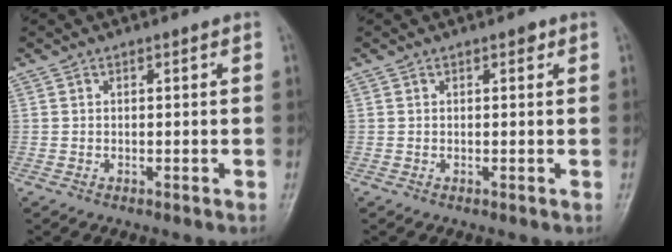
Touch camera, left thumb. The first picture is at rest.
{"total": 1.0, "force": [0.5, 0.6, 0.7], "torque": [-0.003, 0.000, 0.003]}